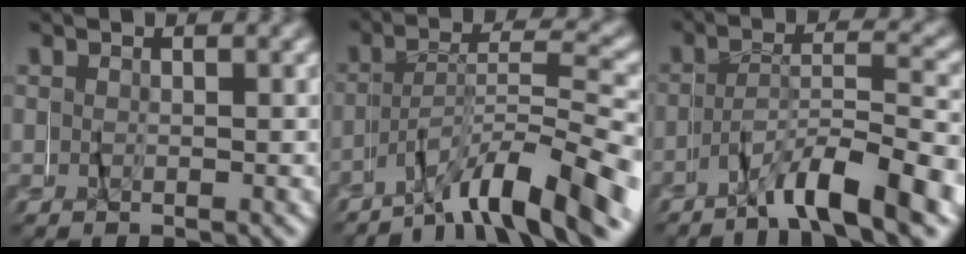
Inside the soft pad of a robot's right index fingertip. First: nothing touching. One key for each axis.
{"total": 7.4, "fx": -6.0, "fy": -0.4, "fz": 4.3, "tx": -0.076, "ty": 0.001, "tz": -0.100}
{"total": 6.5, "fx": -5.5, "fy": -0.1, "fz": 3.3, "tx": -0.059, "ty": 0.003, "tz": -0.097}